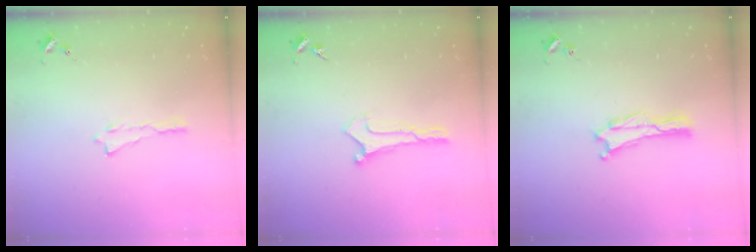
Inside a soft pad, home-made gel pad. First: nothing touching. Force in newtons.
{"total": 0.0}
{"total": 0.0}